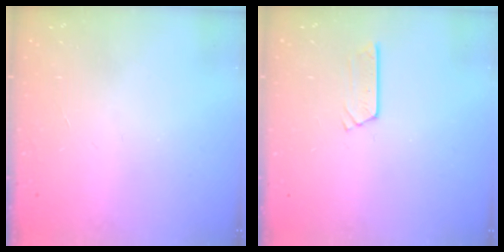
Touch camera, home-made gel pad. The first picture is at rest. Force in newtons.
{"total": 2.7, "press": 2.7, "slide": 0.2}